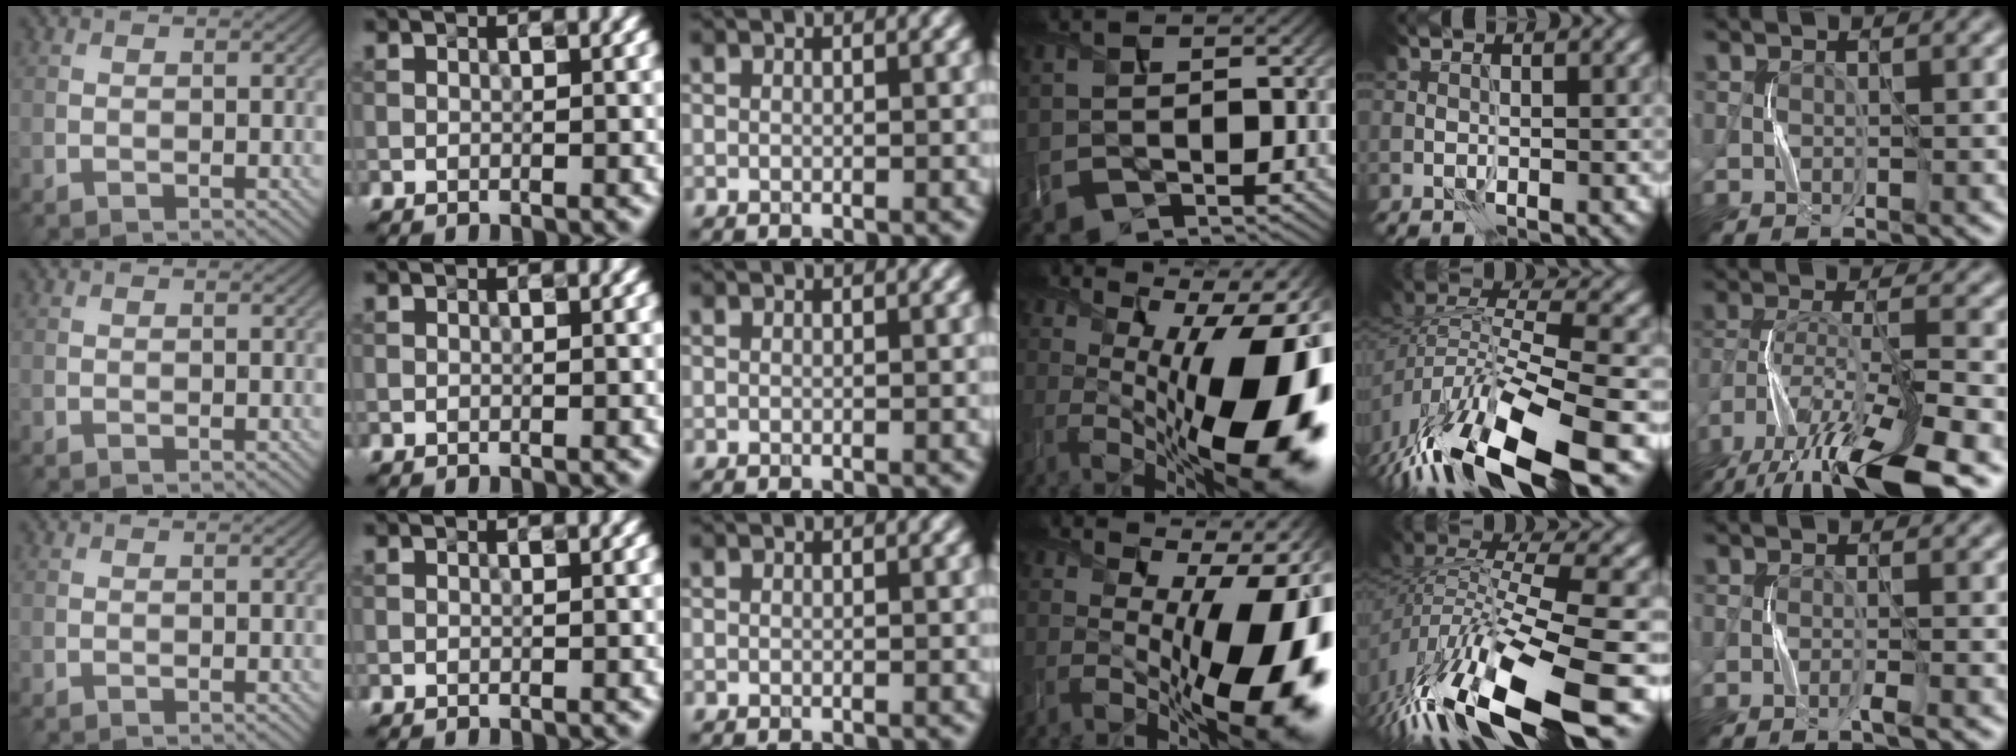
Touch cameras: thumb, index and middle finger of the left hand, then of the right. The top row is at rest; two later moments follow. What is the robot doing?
{"motion": "press", "object": "grip strengthener"}